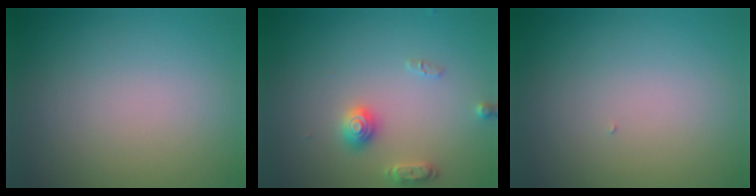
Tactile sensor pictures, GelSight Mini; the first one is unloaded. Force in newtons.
{"total": 2.5, "press": 2.5, "slide": 0.4}
{"total": 0.0}